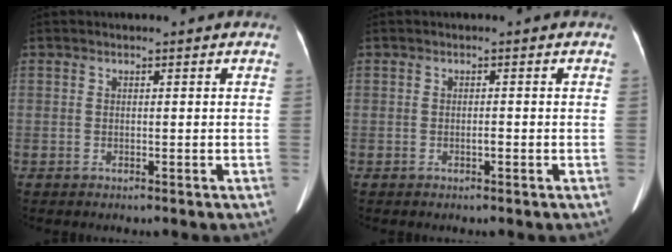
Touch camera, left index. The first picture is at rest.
{"total": 0.6, "force": [-0.3, 0.2, 0.5], "torque": [-0.009, 0.001, -0.005]}